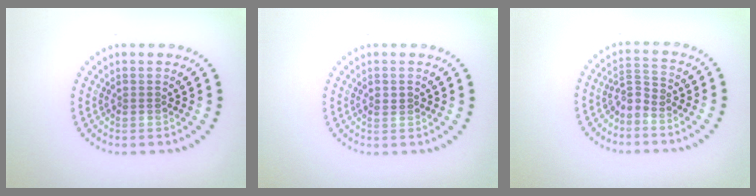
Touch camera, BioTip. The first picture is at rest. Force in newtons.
{"total": 0.9, "press": 0.9, "slide": 0.2}
{"total": 2.1, "press": 1.4, "slide": 1.5}